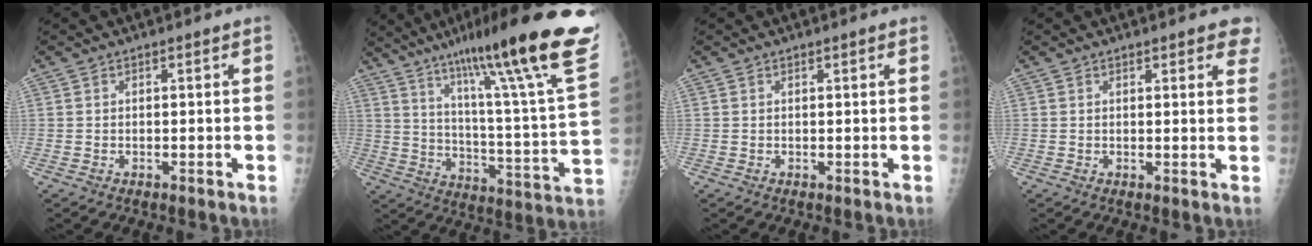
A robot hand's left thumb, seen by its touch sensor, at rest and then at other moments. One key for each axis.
{"total": 31.3, "fx": 20.0, "fy": 2.8, "fz": 23.8, "tx": -0.317, "ty": -0.072, "tz": 0.298}
{"total": 1.1, "fx": 0.7, "fy": 0.1, "fz": 0.8, "tx": -0.010, "ty": 0.002, "tz": 0.009}
{"total": 5.3, "fx": 3.7, "fy": 1.7, "fz": 3.4, "tx": -0.012, "ty": -0.007, "tz": 0.036}